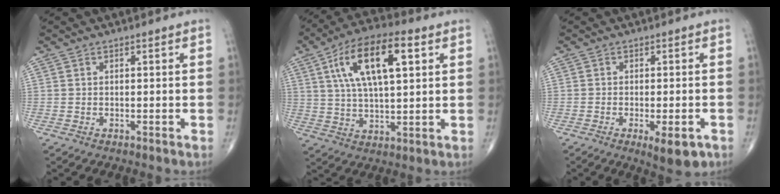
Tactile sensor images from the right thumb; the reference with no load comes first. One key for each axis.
{"total": 16.1, "fx": 5.4, "fy": 6.4, "fz": 13.7, "tx": -0.240, "ty": 0.007, "tz": 0.092}
{"total": 6.2, "fx": -2.7, "fy": 2.0, "fz": 5.2, "tx": -0.070, "ty": -0.002, "tz": -0.032}